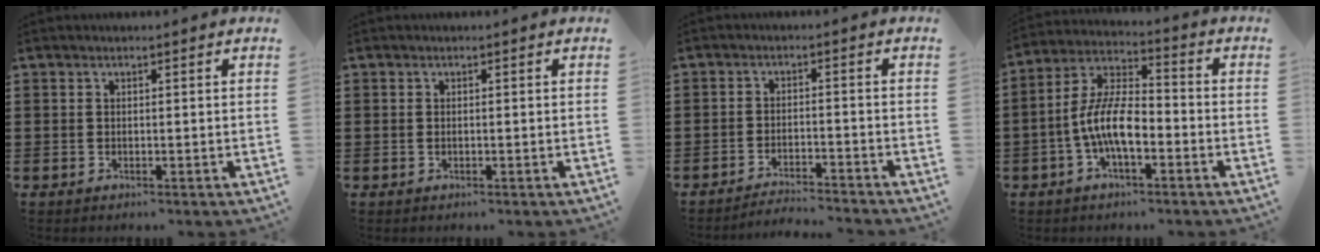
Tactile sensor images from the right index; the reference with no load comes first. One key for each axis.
{"total": 0.0}
{"total": 2.8, "fx": -2.8, "fy": -0.2, "fz": 0.1, "tx": -0.007, "ty": 0.000, "tz": -0.059}
{"total": 9.5, "fx": -3.1, "fy": 3.8, "fz": 8.1, "tx": -0.193, "ty": -0.007, "tz": -0.065}